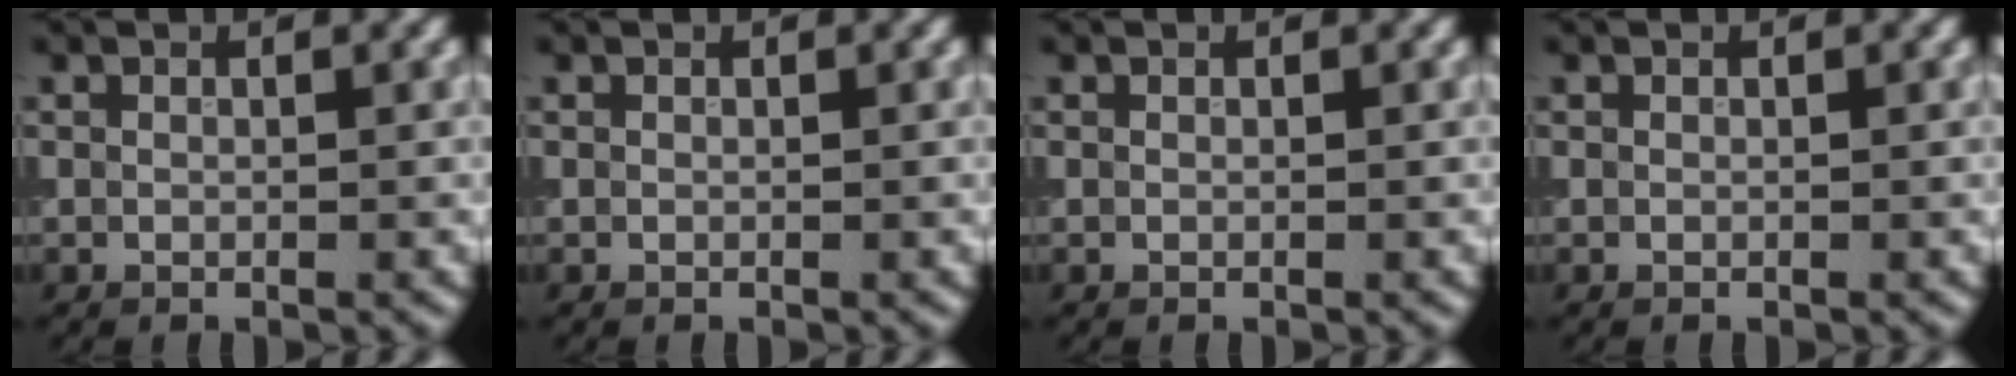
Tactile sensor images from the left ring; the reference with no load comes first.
{"total": 0.0}
{"total": 0.0}
{"total": 0.0}